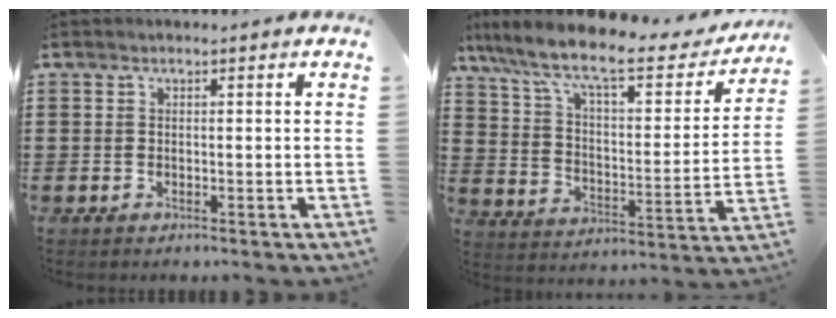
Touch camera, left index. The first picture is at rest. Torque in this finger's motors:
{"motor_torque": [2.14, 0.00, 0.57, 0.21]}